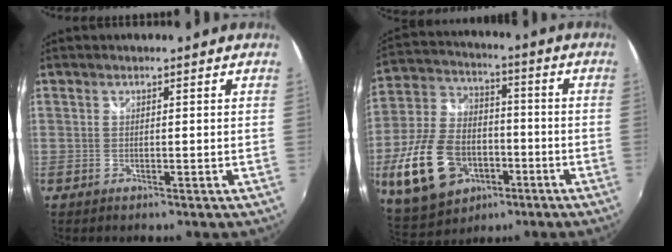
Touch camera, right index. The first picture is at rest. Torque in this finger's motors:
{"motor_torque": [1.57, -0.57, 0.49, 0.20]}